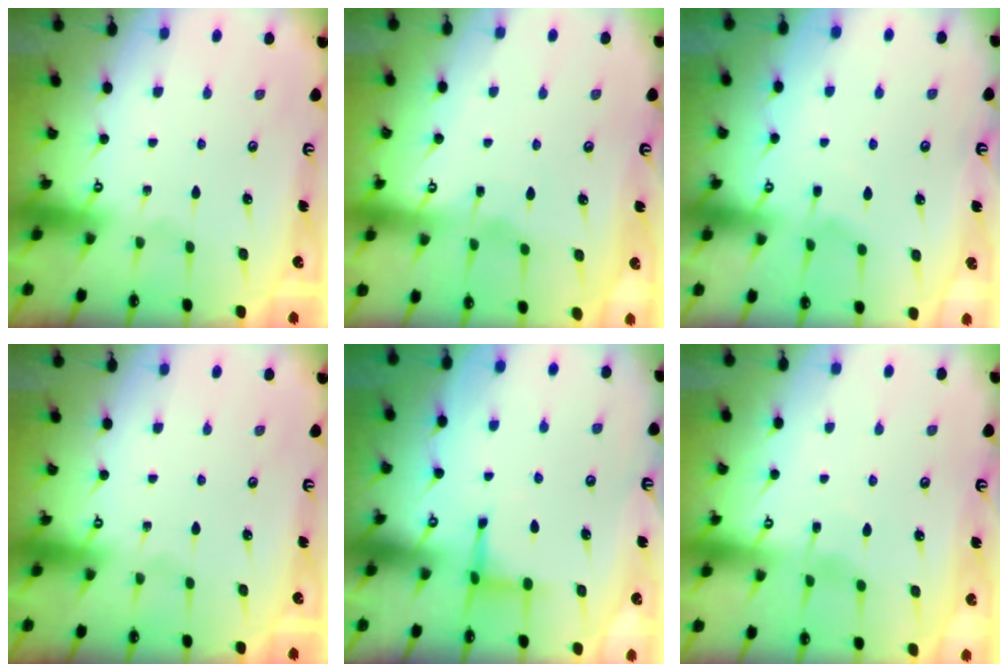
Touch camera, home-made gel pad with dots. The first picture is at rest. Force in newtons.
{"total": 2.8, "press": 2.8, "slide": 0.4}
{"total": 3.3, "press": 3.3, "slide": 0.7}
{"total": 0.0}
{"total": 3.8, "press": 3.7, "slide": 0.9}
{"total": 4.0, "press": 3.9, "slide": 0.5}